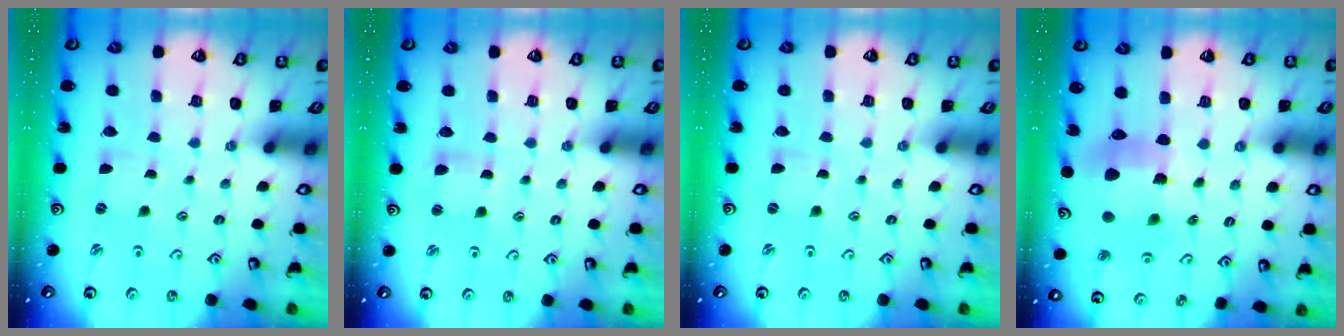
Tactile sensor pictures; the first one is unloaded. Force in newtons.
{"total": 2.2, "press": 2.2, "slide": 0.4}
{"total": 0.0}
{"total": 12.5, "press": 12.4, "slide": 1.7}